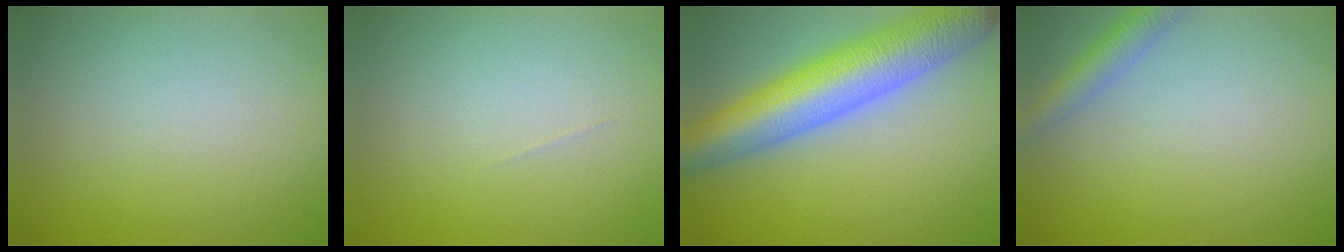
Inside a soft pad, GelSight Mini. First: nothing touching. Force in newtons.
{"total": 0.0}
{"total": 10.3, "press": 10.3, "slide": 0.4}
{"total": 2.6, "press": 2.6, "slide": 0.2}